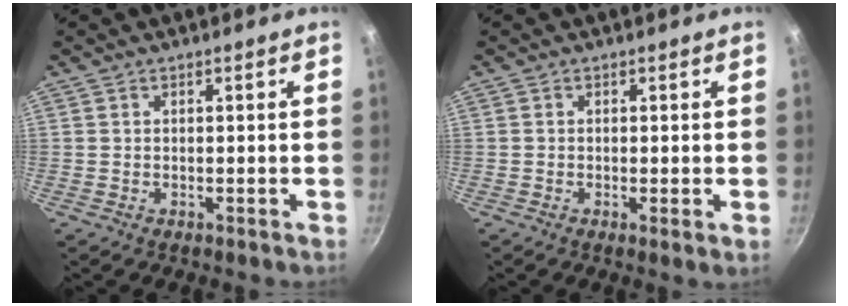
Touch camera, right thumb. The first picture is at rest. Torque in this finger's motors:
{"motor_torque": [-0.30, 0.35, -0.30, 0.20, -0.01]}